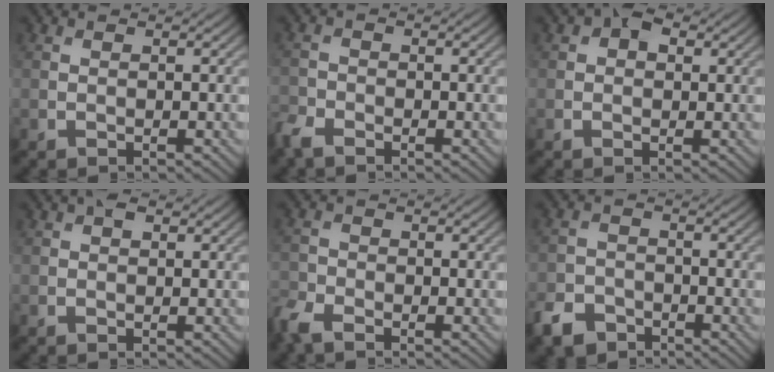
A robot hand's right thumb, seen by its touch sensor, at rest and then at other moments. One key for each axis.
{"total": 2.9, "fx": -2.4, "fy": 1.1, "fz": 1.1, "tx": -0.030, "ty": -0.009, "tz": -0.063}
{"total": 2.8, "fx": 1.1, "fy": 1.9, "fz": 1.8, "tx": -0.025, "ty": 0.004, "tz": 0.010}
{"total": 1.4, "fx": 0.7, "fy": 0.8, "fz": 0.9, "tx": -0.014, "ty": 0.003, "tz": 0.010}
{"total": 3.8, "fx": -3.0, "fy": 1.5, "fz": 1.8, "tx": -0.046, "ty": -0.011, "tz": -0.075}
{"total": 4.4, "fx": -3.2, "fy": 2.7, "fz": 1.5, "tx": -0.037, "ty": -0.005, "tz": -0.069}